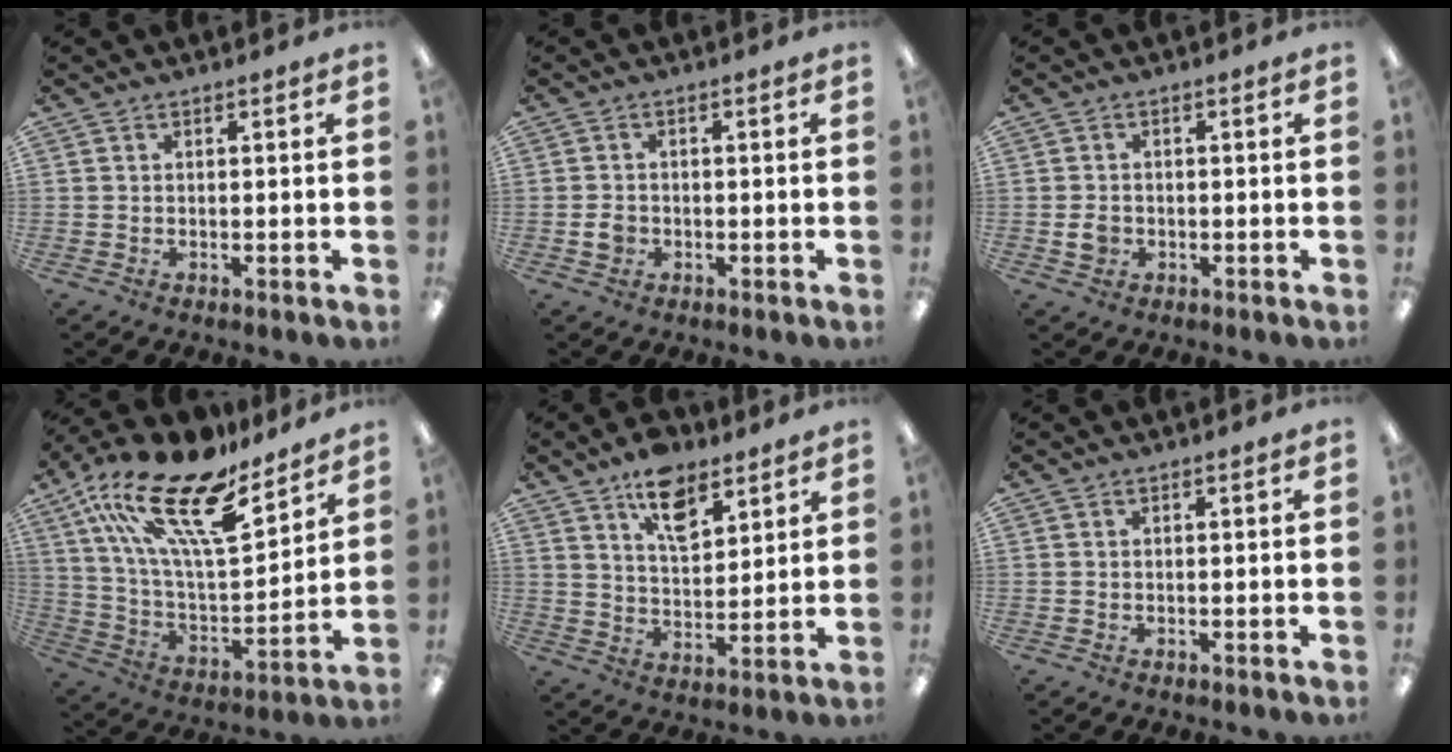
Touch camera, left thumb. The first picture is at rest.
{"total": 2.4, "force": [-0.6, 2.0, 1.1], "torque": [-0.019, 0.002, -0.012]}
{"total": 2.5, "force": [-0.5, 2.1, 1.2], "torque": [-0.013, 0.000, -0.011]}
{"total": 23.5, "force": [17.0, 7.3, 14.5], "torque": [-0.273, -0.104, 0.292]}
{"total": 10.9, "force": [7.4, 5.6, 5.6], "torque": [-0.081, -0.034, 0.131]}
{"total": 0.0}